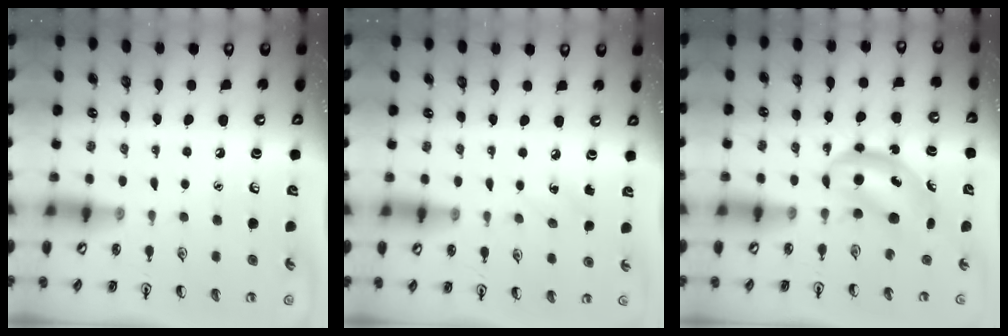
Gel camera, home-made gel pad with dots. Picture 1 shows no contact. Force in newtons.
{"total": 4.3, "press": 4.1, "slide": 1.4}
{"total": 4.6, "press": 4.6, "slide": 0.4}